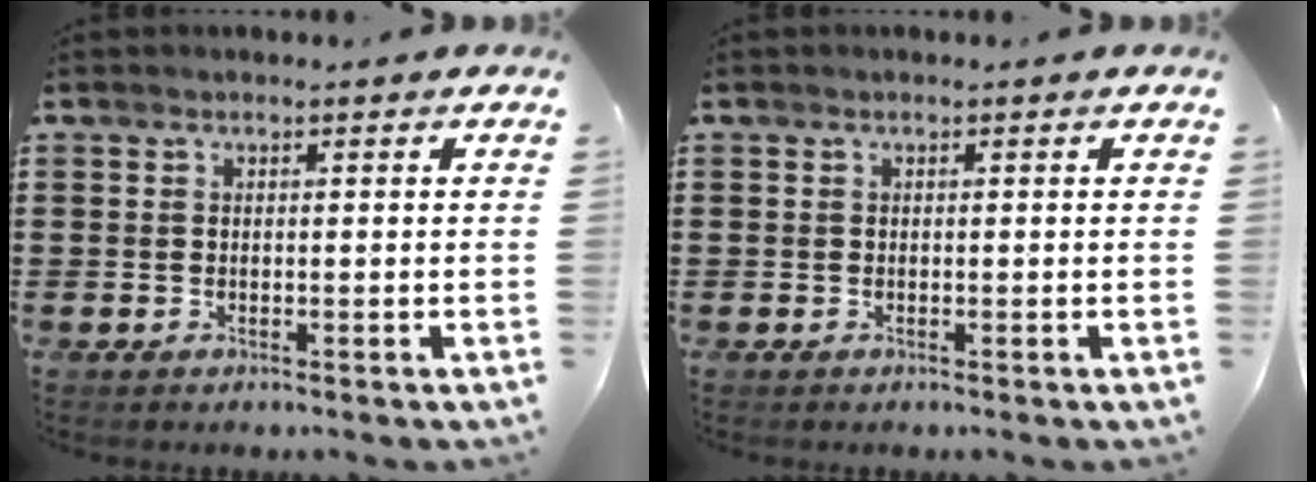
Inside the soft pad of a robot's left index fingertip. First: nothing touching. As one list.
[{"total": 0.0}]